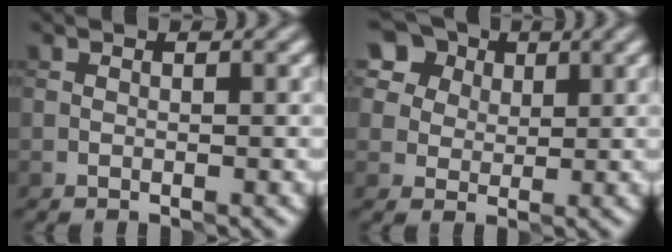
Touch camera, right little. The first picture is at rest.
{"total": 11.2, "force": [6.0, 8.3, 4.6], "torque": [-0.129, 0.029, 0.101]}